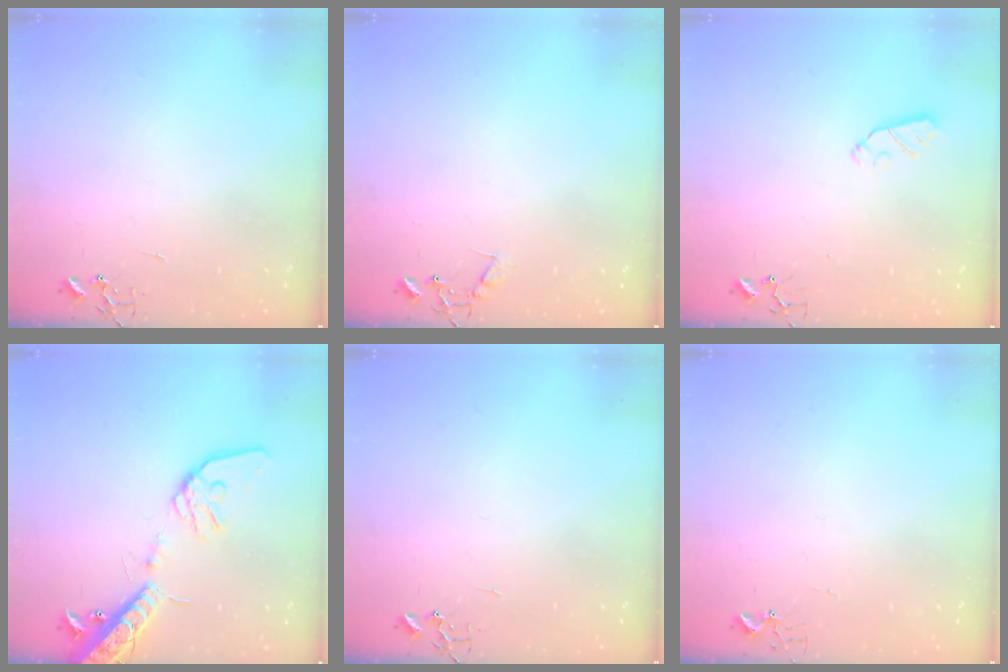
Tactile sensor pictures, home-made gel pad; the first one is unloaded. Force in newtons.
{"total": 7.5, "press": 7.5, "slide": 0.4}
{"total": 5.5, "press": 5.5, "slide": 0.4}
{"total": 18.9, "press": 18.6, "slide": 3.4}
{"total": 0.0}
{"total": 2.7, "press": 2.7, "slide": 0.3}